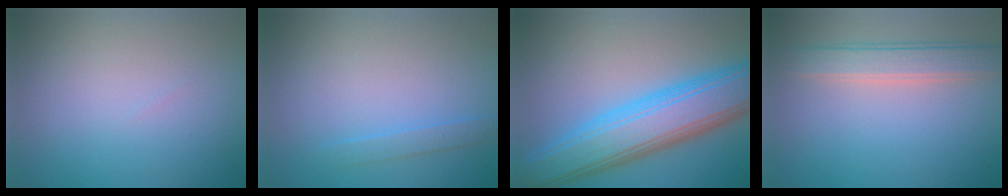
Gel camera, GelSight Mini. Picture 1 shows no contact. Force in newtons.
{"total": 1.1, "press": 1.1, "slide": 0.1}
{"total": 8.7, "press": 8.7, "slide": 0.4}
{"total": 3.1, "press": 3.1, "slide": 0.3}